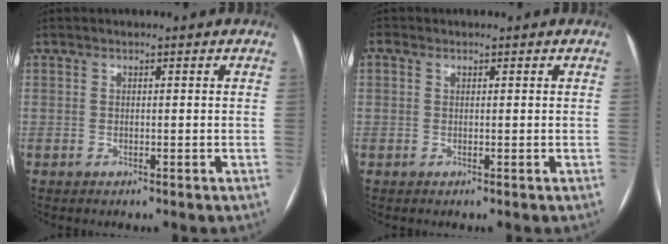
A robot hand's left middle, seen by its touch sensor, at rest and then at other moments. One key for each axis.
{"total": 0.5, "fx": 0.2, "fy": 0.4, "fz": 0.3, "tx": -0.008, "ty": 0.003, "tz": 0.003}